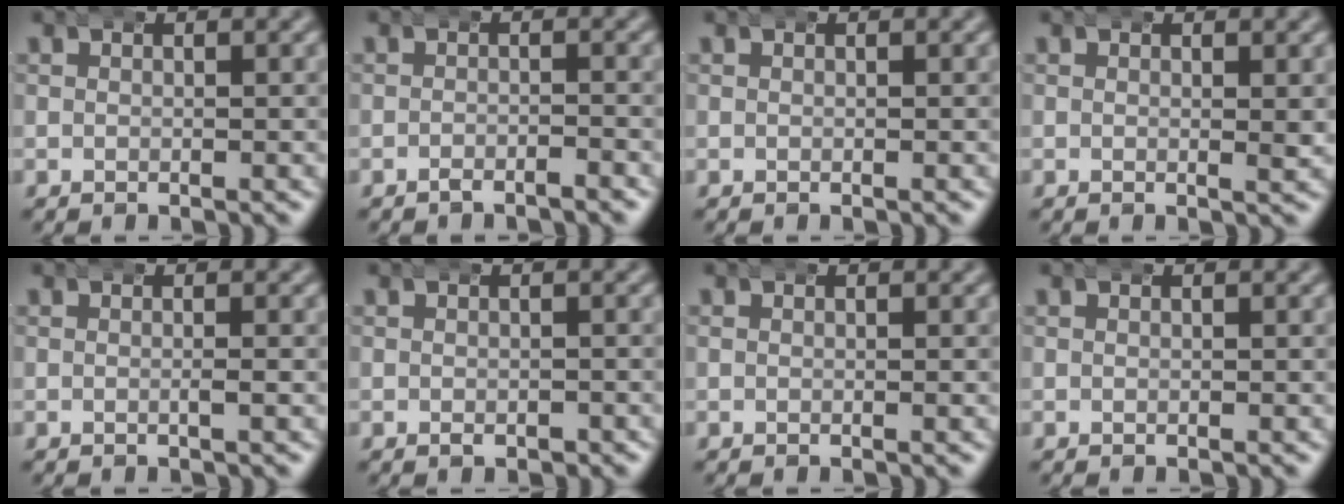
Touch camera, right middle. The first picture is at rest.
{"total": 1.4, "force": [-1.3, 0.2, 0.2], "torque": [-0.003, 0.001, -0.027]}
{"total": 0.0}
{"total": 1.0, "force": [0.4, 0.1, 0.9], "torque": [-0.012, 0.000, 0.002]}
{"total": 0.7, "force": [0.0, 0.1, 0.7], "torque": [-0.011, 0.004, -0.005]}
{"total": 0.9, "force": [-0.6, 0.6, 0.3], "torque": [-0.003, -0.002, -0.006]}
{"total": 0.0}
{"total": 0.0}